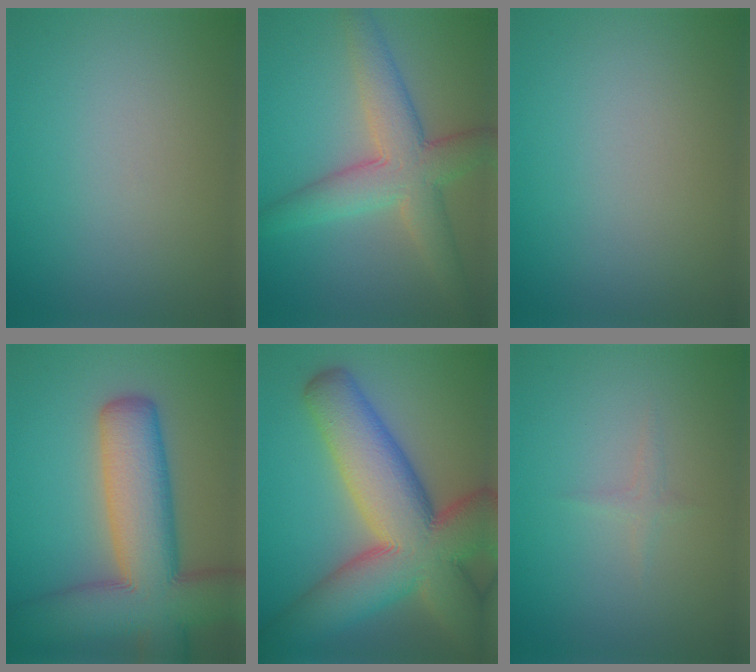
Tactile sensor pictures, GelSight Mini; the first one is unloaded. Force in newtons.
{"total": 6.5, "press": 6.5, "slide": 0.4}
{"total": 0.0}
{"total": 12.9, "press": 12.9, "slide": 0.8}
{"total": 15.7, "press": 15.7, "slide": 1.1}
{"total": 0.7, "press": 0.7, "slide": 0.1}